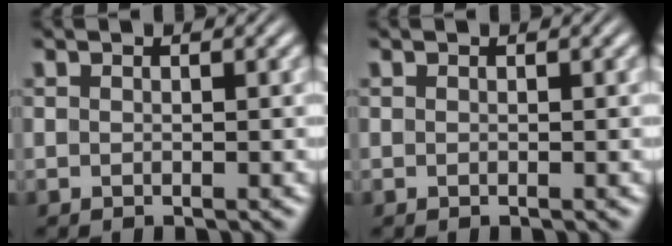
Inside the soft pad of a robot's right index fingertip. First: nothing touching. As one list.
[{"total": 0.0}]